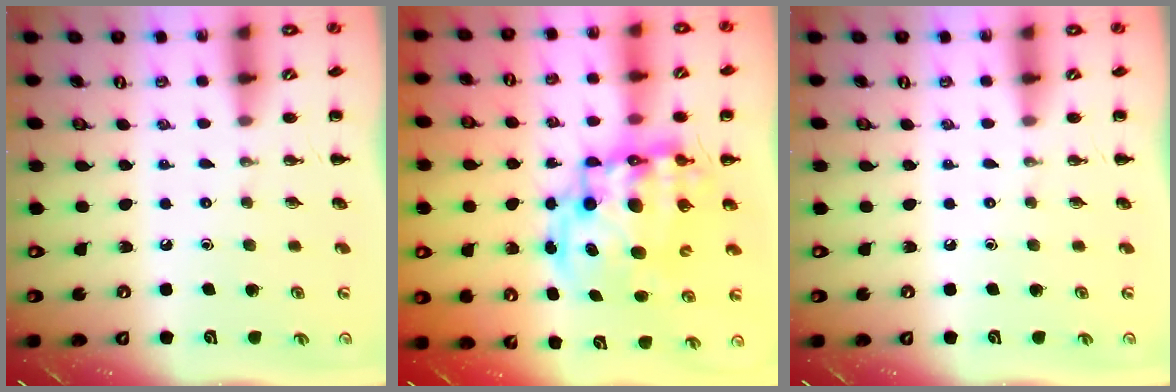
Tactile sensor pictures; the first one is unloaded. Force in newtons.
{"total": 16.2, "press": 15.7, "slide": 4.1}
{"total": 0.0}